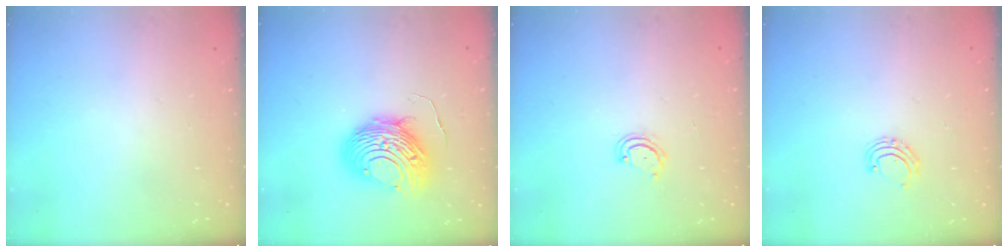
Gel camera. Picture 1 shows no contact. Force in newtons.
{"total": 11.6, "press": 11.5, "slide": 1.2}
{"total": 3.9, "press": 3.9, "slide": 0.3}
{"total": 4.1, "press": 4.1, "slide": 0.4}